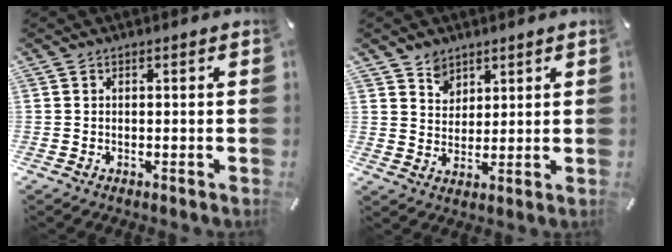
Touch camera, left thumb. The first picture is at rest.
{"total": 5.1, "force": [3.2, 3.9, -0.1], "torque": [0.000, -0.014, 0.060]}